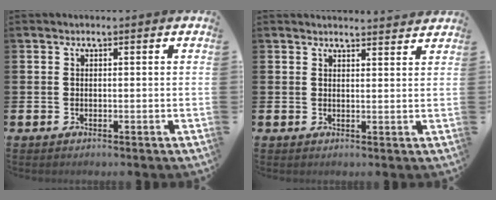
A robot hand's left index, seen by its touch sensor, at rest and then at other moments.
{"total": 2.4, "force": [2.4, 0.1, -0.1], "torque": [0.007, -0.016, 0.041]}